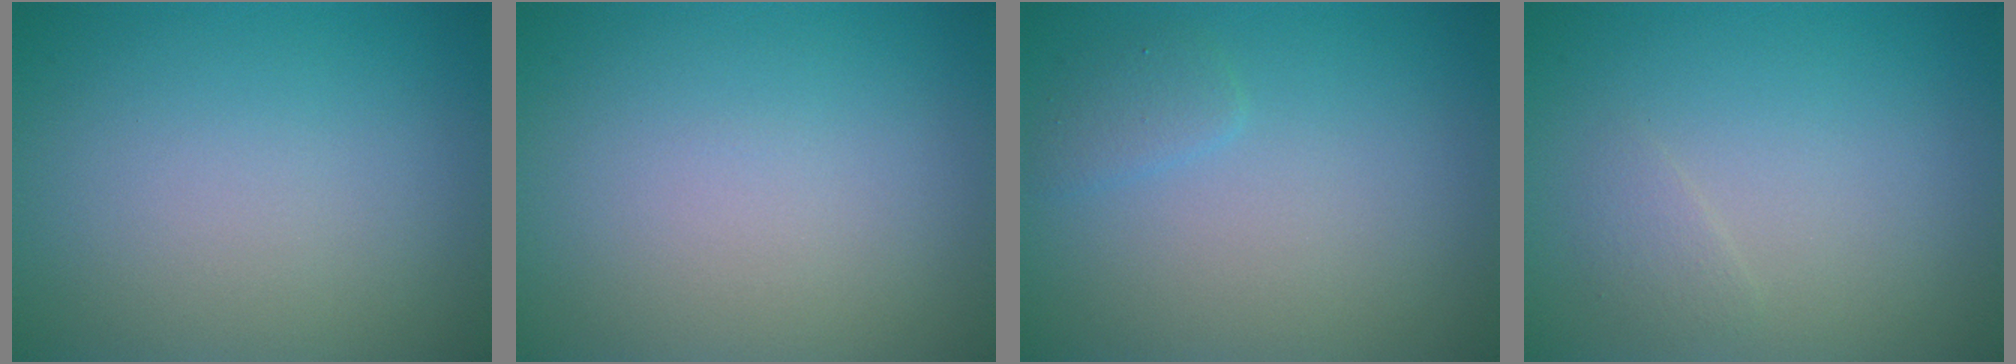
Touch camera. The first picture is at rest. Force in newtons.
{"total": 0.0}
{"total": 1.1, "press": 1.1, "slide": 0.1}
{"total": 0.9, "press": 0.9, "slide": 0.0}